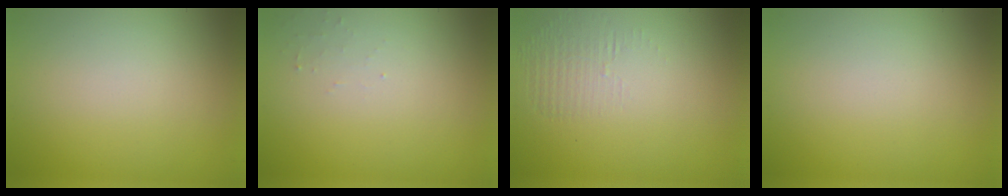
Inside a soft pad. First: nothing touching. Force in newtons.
{"total": 0.7, "press": 0.7, "slide": 0.2}
{"total": 1.2, "press": 0.1, "slide": 1.2}
{"total": 0.0}